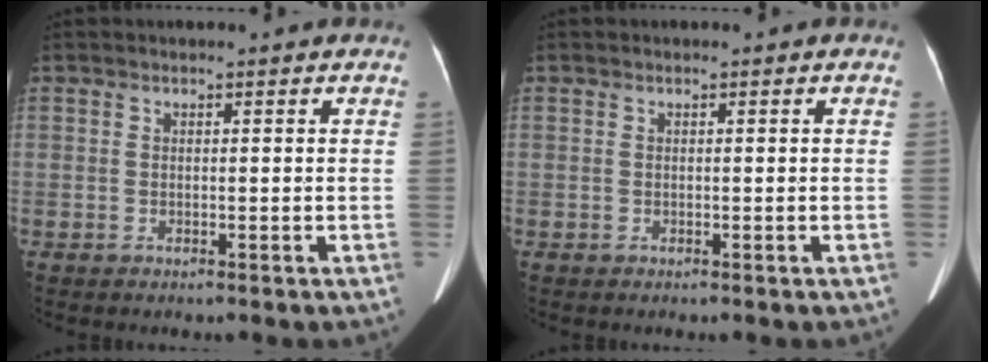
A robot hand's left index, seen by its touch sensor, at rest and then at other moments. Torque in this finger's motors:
{"motor_torque": [0.00, 0.00, 0.00, 0.00]}